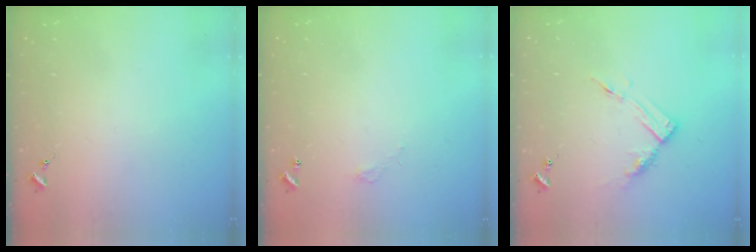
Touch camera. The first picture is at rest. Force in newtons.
{"total": 2.7, "press": 2.7, "slide": 0.2}
{"total": 8.8, "press": 8.8, "slide": 0.6}